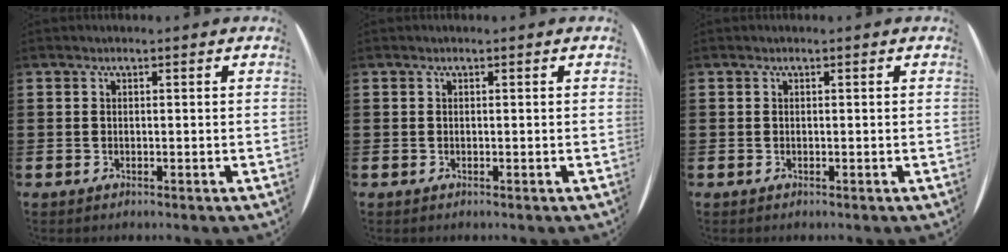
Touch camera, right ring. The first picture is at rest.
{"total": 0.0}
{"total": 0.0}